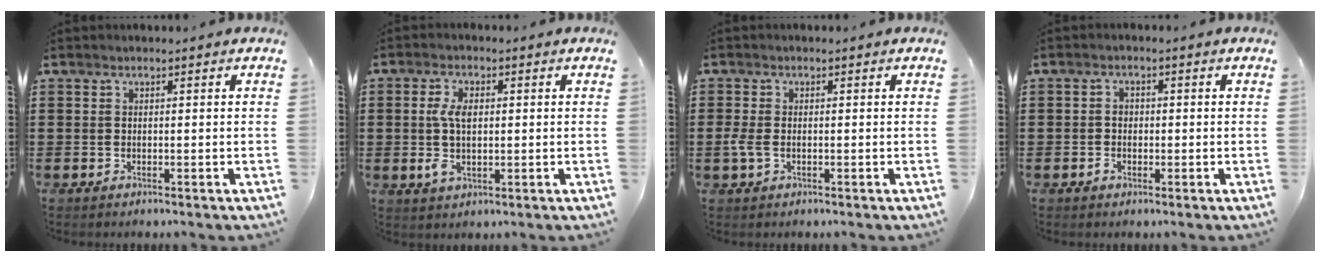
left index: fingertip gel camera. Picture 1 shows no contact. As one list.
[{"total": 5.3, "force": [0.2, 2.7, 4.5], "torque": [-0.103, 0.003, -0.001]}, {"total": 2.6, "force": [-0.6, 1.4, 2.1], "torque": [-0.055, -0.005, -0.013]}, {"total": 1.8, "force": [-0.5, 1.5, 0.9], "torque": [-0.020, 0.004, -0.012]}]